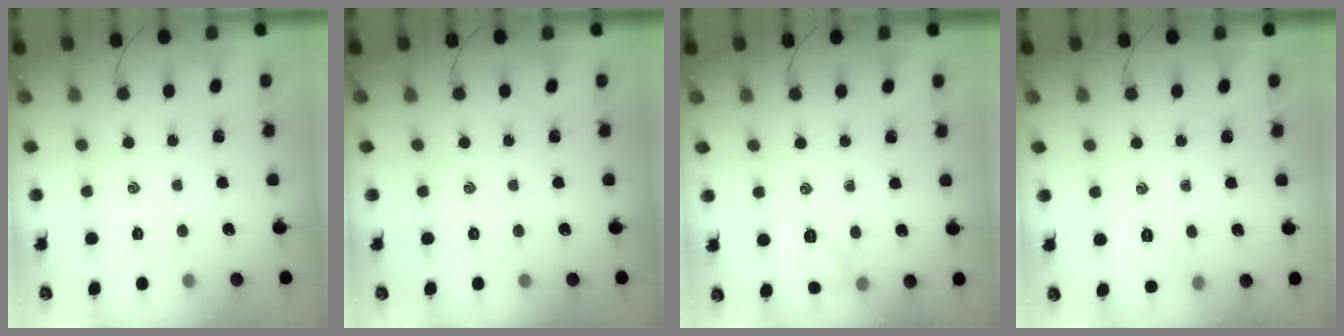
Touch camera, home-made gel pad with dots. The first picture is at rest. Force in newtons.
{"total": 0.0}
{"total": 6.8, "press": 6.7, "slide": 1.1}
{"total": 5.6, "press": 5.4, "slide": 1.7}